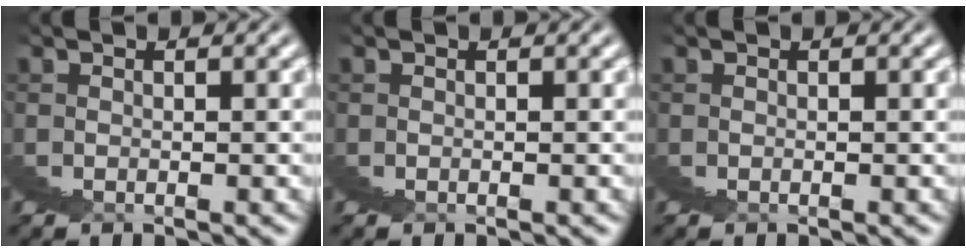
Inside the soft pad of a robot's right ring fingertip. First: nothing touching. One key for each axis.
{"total": 0.0}
{"total": 0.0}